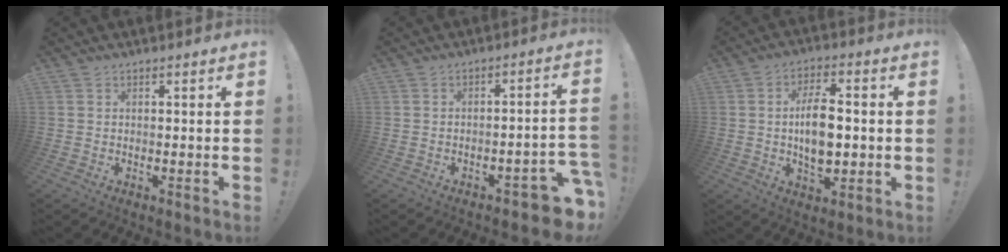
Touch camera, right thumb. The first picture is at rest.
{"total": 7.3, "force": [-4.7, 1.8, 5.2], "torque": [-0.064, 0.023, -0.077]}
{"total": 11.2, "force": [-0.4, 5.9, 9.5], "torque": [-0.165, 0.000, -0.010]}